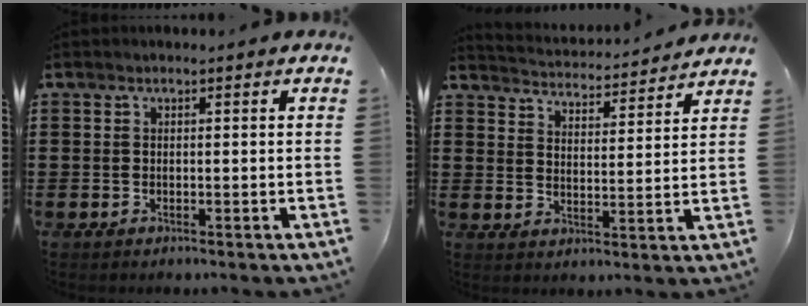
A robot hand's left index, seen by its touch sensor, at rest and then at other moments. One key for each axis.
{"total": 3.6, "fx": 3.6, "fy": -0.3, "fz": -0.2, "tx": -0.018, "ty": -0.031, "tz": 0.057}